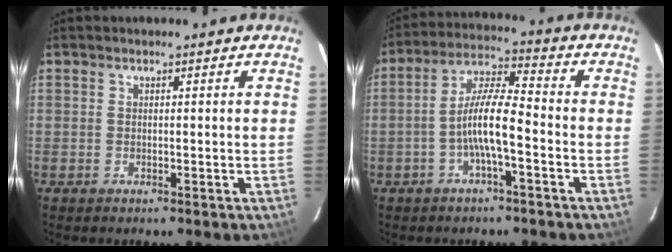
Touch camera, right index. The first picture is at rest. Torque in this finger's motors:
{"motor_torque": [1.33, -0.81, 0.56, 0.17]}